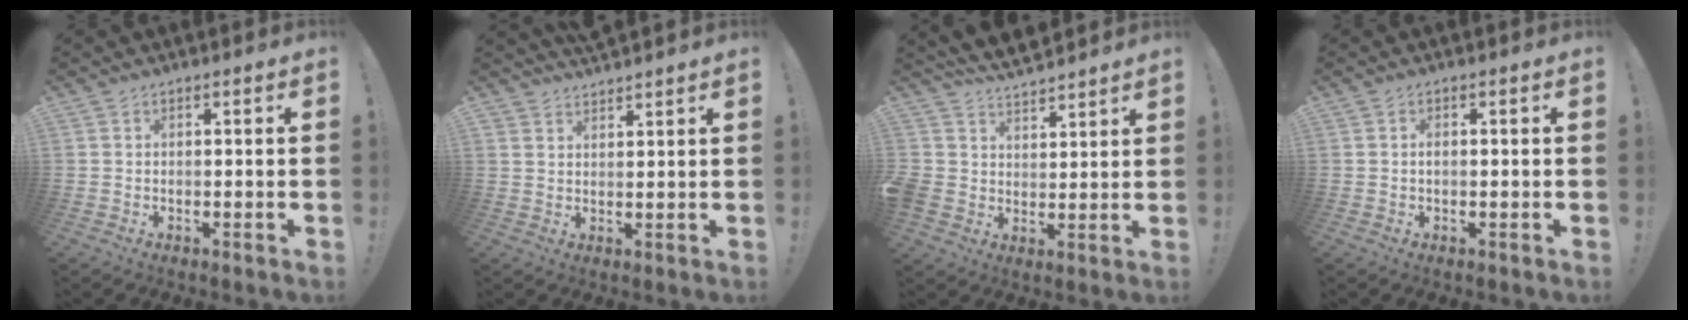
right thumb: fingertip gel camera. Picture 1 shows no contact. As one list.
[{"total": 2.8, "force": [2.8, 0.7, -0.1], "torque": [0.010, -0.021, 0.051]}, {"total": 7.4, "force": [5.6, 4.5, 1.8], "torque": [-0.046, -0.041, 0.113]}, {"total": 1.0, "force": [0.0, 0.5, 0.9], "torque": [-0.019, 0.003, 0.000]}]